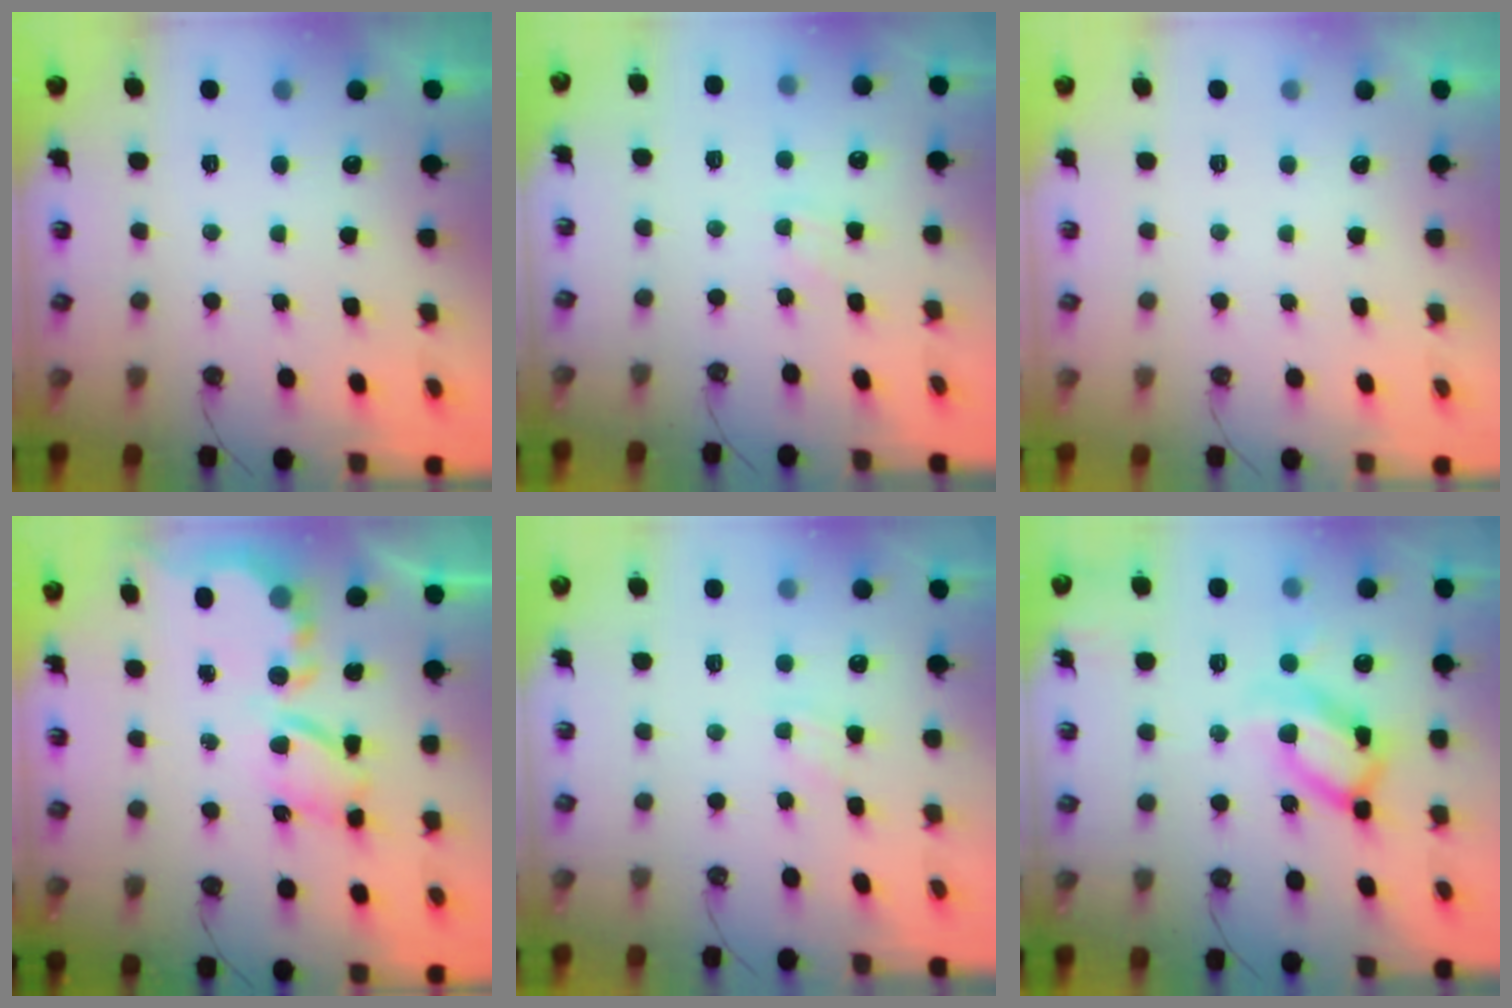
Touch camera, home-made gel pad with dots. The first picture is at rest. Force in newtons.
{"total": 2.7, "press": 2.7, "slide": 0.3}
{"total": 0.0}
{"total": 7.9, "press": 7.8, "slide": 0.6}
{"total": 3.7, "press": 3.6, "slide": 0.4}
{"total": 17.9, "press": 17.8, "slide": 1.4}